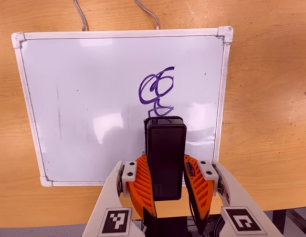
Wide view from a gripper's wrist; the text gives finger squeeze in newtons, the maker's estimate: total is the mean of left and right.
{"total": 7.3, "left": 5.9, "right": 8.6}